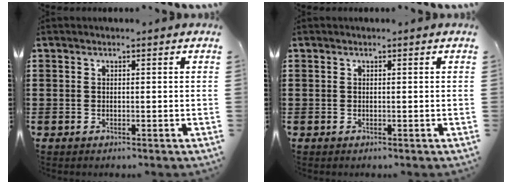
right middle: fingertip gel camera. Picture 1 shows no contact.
{"total": 0.0}